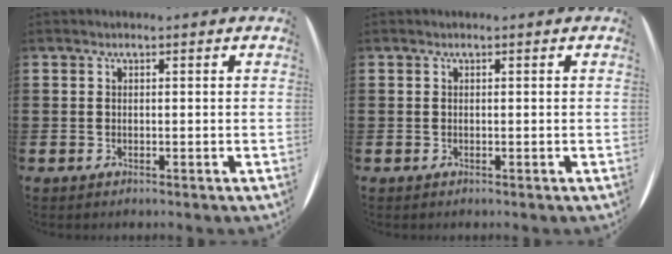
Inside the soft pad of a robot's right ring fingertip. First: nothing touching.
{"total": 0.0}